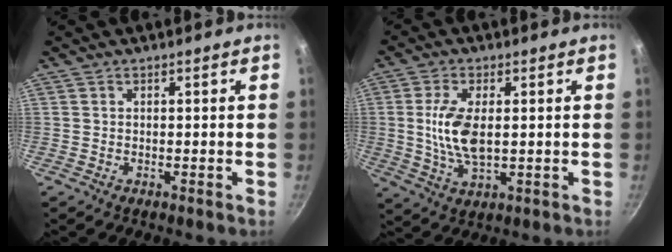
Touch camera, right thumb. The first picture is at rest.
{"total": 9.2, "force": [0.7, 4.4, 8.0], "torque": [-0.157, -0.005, 0.014]}